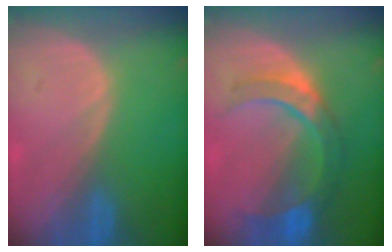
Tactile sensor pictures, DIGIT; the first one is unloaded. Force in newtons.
{"total": 7.8, "press": 7.6, "slide": 1.6}